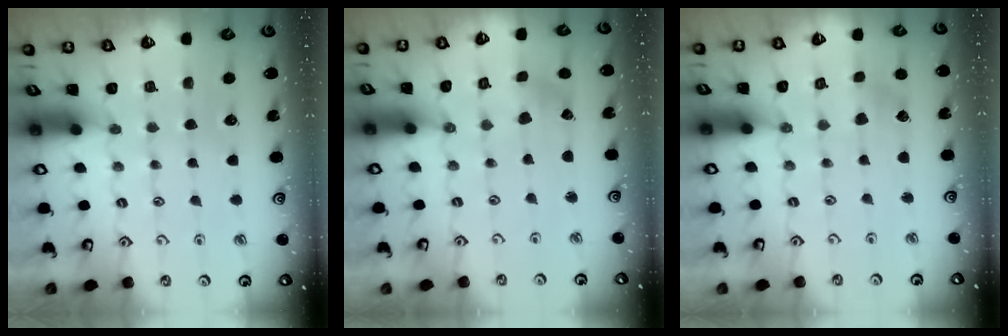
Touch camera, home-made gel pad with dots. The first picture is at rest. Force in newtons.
{"total": 1.5, "press": 1.5, "slide": 0.3}
{"total": 2.1, "press": 2.1, "slide": 0.3}